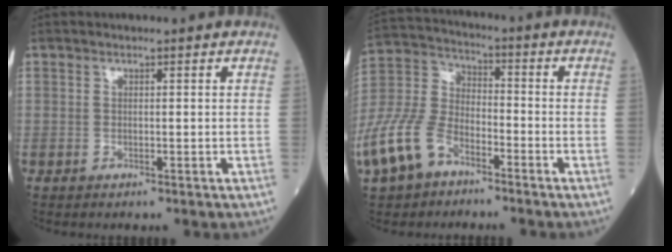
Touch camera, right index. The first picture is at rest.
{"total": 12.3, "force": [-7.1, 6.7, 7.5], "torque": [-0.192, 0.000, -0.146]}